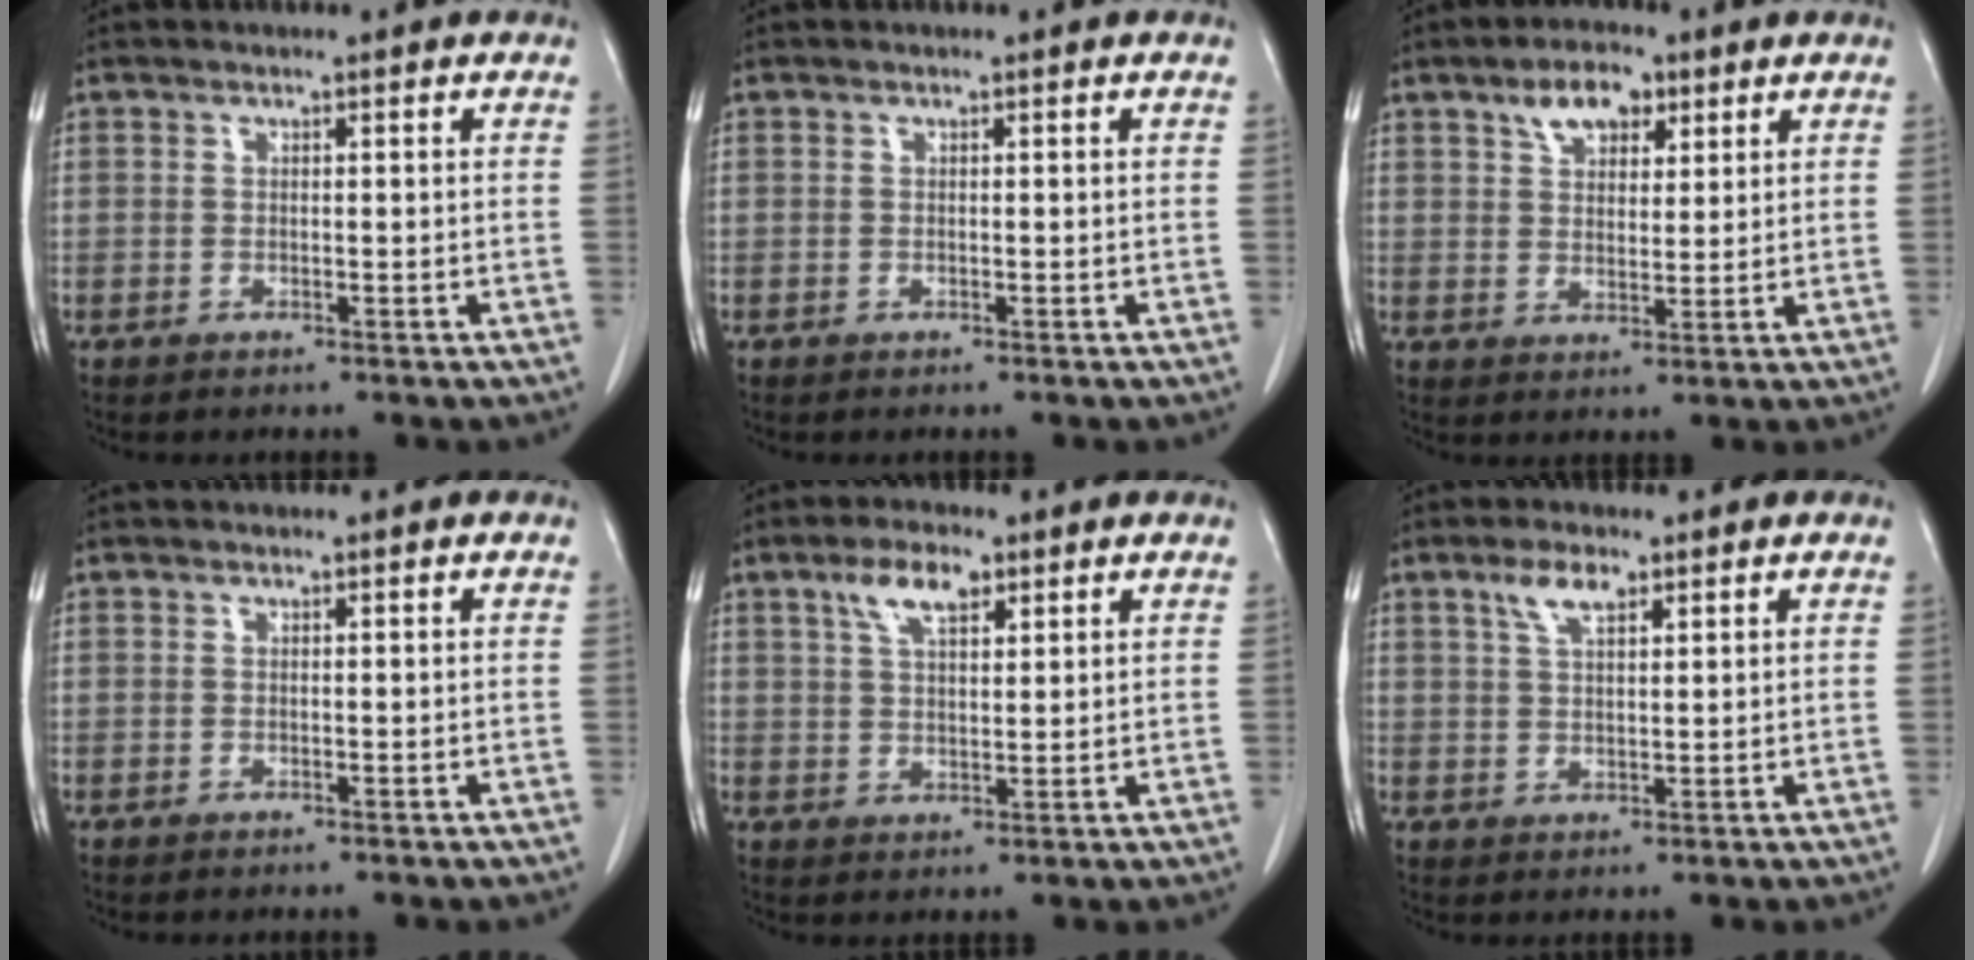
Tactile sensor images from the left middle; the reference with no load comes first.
{"total": 0.0}
{"total": 6.0, "force": [3.4, 3.2, 3.8], "torque": [-0.065, 0.012, 0.060]}
{"total": 0.0}
{"total": 5.9, "force": [3.3, 2.2, 4.3], "torque": [-0.088, 0.010, 0.061]}
{"total": 4.1, "force": [2.5, 1.5, 3.0], "torque": [-0.065, 0.007, 0.050]}